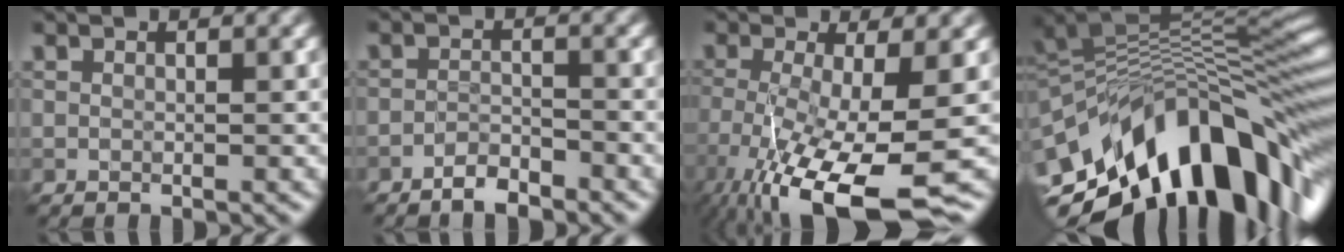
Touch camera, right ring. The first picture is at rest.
{"total": 2.3, "force": [-2.0, 0.5, 1.0], "torque": [-0.015, 0.004, -0.040]}
{"total": 11.3, "force": [-5.1, 2.9, 9.6], "torque": [-0.184, -0.033, -0.084]}
{"total": 14.5, "force": [-6.1, 6.3, 11.6], "torque": [-0.170, 0.023, -0.112]}